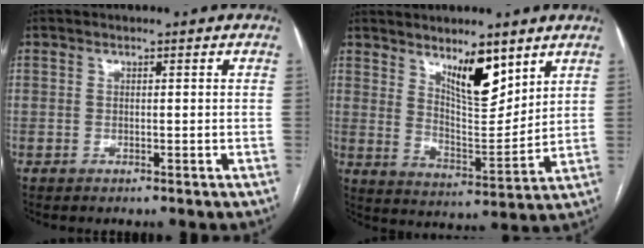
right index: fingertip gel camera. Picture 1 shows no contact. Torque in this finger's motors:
{"motor_torque": [1.00, 1.01, 0.35, 0.11]}